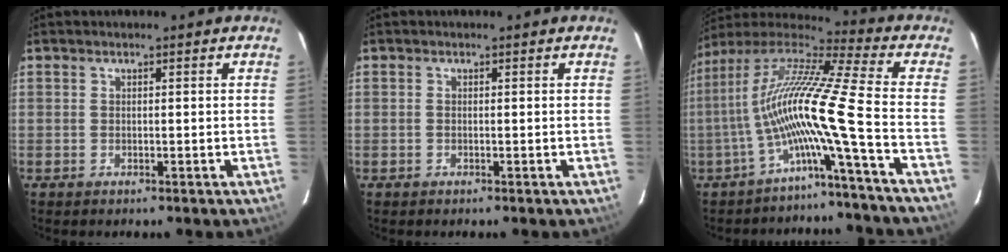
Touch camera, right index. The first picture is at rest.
{"total": 0.0}
{"total": 13.7, "force": [-5.1, -2.7, 12.5], "torque": [-0.201, -0.016, -0.101]}